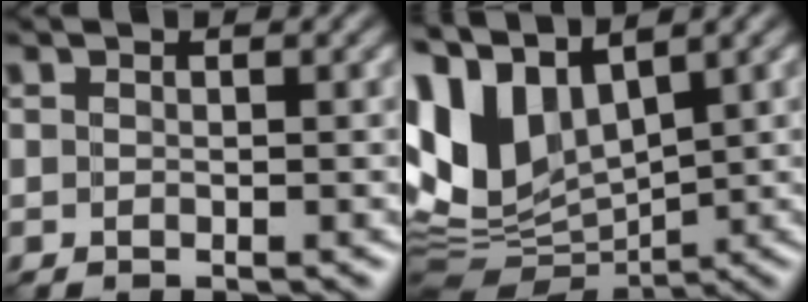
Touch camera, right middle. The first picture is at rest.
{"total": 8.9, "force": [3.1, 5.3, 6.5], "torque": [-0.153, 0.005, 0.055]}